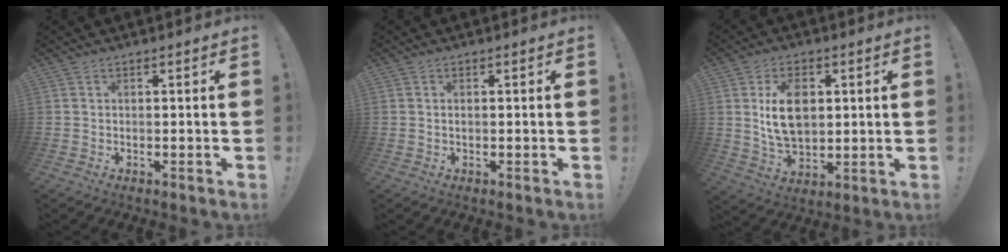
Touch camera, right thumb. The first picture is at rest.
{"total": 0.7, "force": [0.1, 0.3, 0.6], "torque": [-0.012, 0.002, 0.002]}
{"total": 12.8, "force": [2.6, 8.6, 9.2], "torque": [-0.147, 0.000, 0.044]}